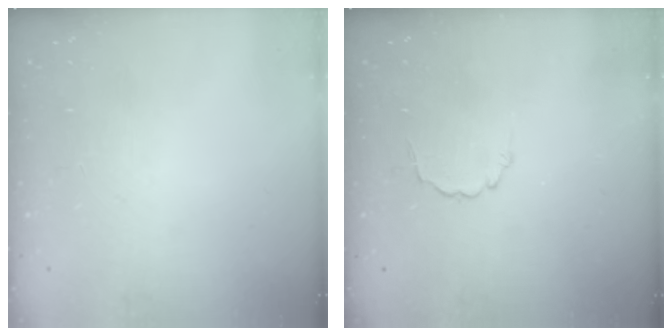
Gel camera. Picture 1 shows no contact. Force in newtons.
{"total": 2.1, "press": 1.9, "slide": 0.9}